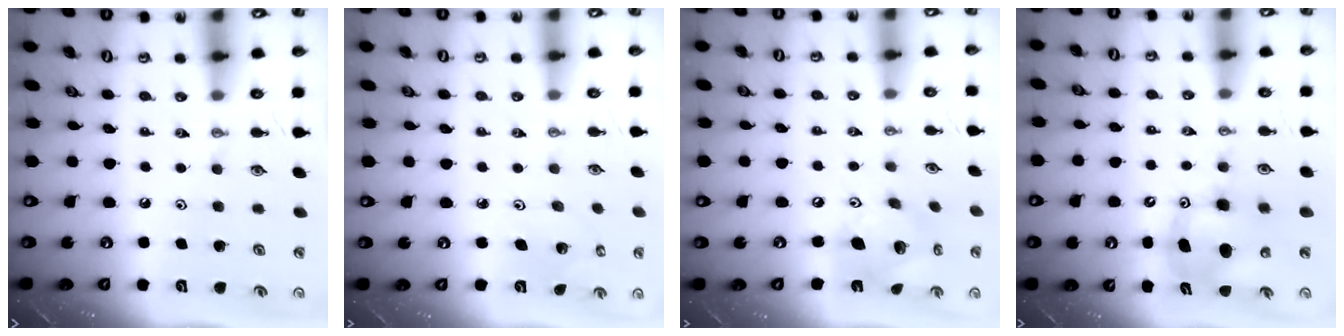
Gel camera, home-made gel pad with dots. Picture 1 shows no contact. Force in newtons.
{"total": 1.8, "press": 1.8, "slide": 0.1}
{"total": 15.2, "press": 14.9, "slide": 3.0}
{"total": 11.1, "press": 10.9, "slide": 2.2}